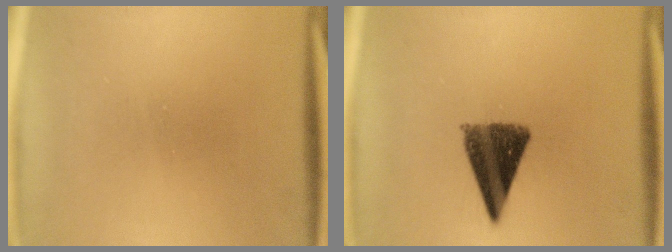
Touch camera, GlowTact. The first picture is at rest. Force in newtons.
{"total": 10.1}